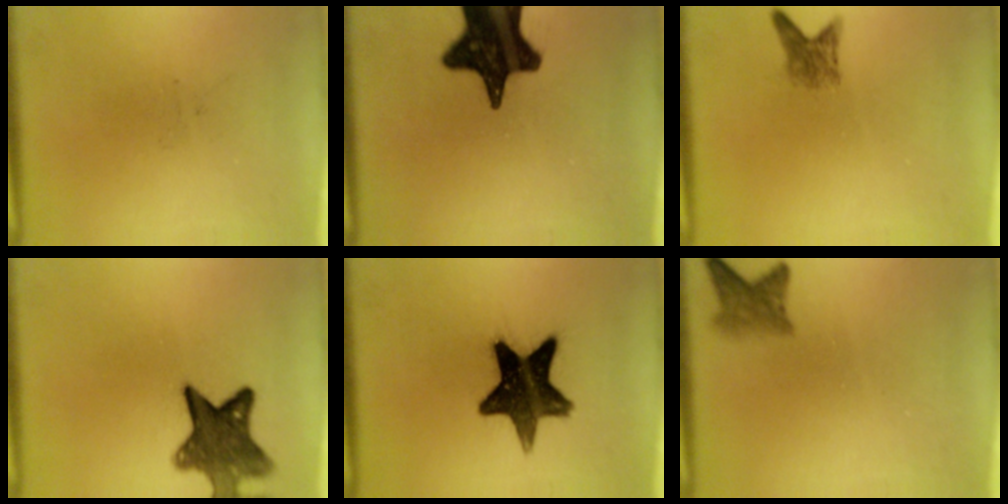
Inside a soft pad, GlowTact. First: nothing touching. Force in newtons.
{"total": 17.4}
{"total": 2.3}
{"total": 9.8}
{"total": 14.8}
{"total": 2.8}